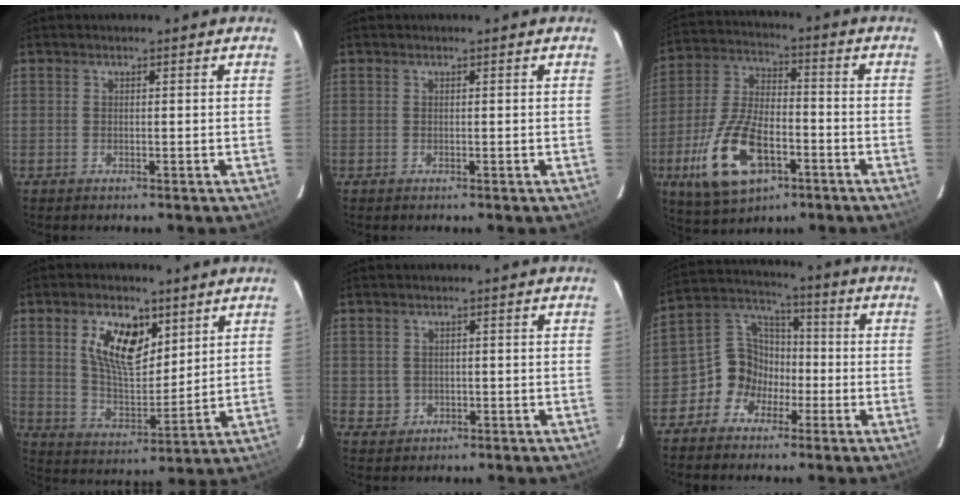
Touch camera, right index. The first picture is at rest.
{"total": 0.0}
{"total": 16.7, "force": [-7.2, 8.2, 12.7], "torque": [-0.276, -0.011, -0.125]}
{"total": 12.1, "force": [5.4, 6.2, 8.8], "torque": [-0.161, 0.008, 0.107]}
{"total": 2.4, "force": [0.0, 2.4, 0.3], "torque": [-0.005, 0.005, 0.008]}
{"total": 9.0, "force": [-3.9, 7.9, 2.1], "torque": [-0.042, 0.046, -0.078]}